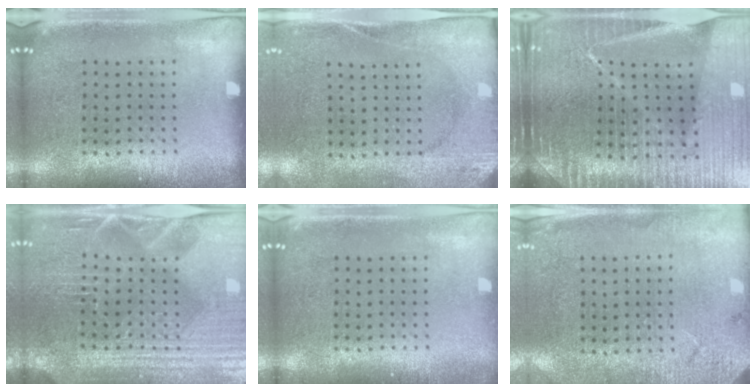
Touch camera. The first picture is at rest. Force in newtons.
{"total": 2.7, "press": 2.1, "slide": 1.7}
{"total": 5.7, "press": 5.1, "slide": 2.4}
{"total": 4.2, "press": 4.0, "slide": 1.2}
{"total": 0.6, "press": 0.6, "slide": 0.1}
{"total": 2.6, "press": 2.4, "slide": 0.9}